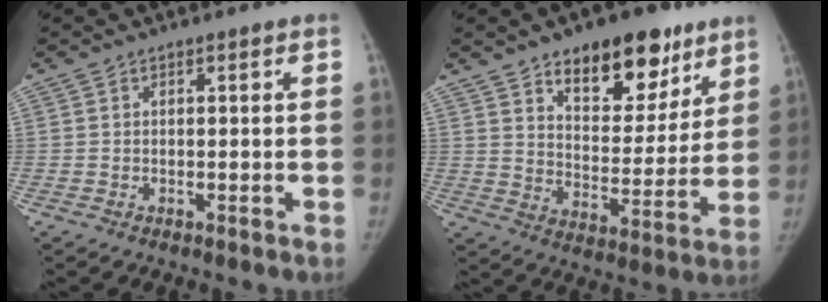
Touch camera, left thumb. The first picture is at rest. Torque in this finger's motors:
{"motor_torque": [1.11, 1.25, 1.30, -1.47, 0.06]}